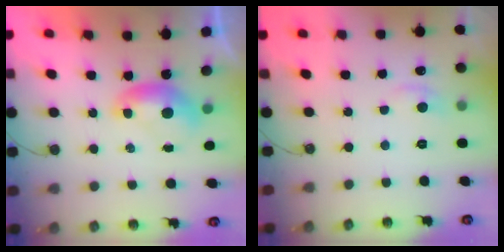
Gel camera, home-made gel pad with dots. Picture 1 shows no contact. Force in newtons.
{"total": 1.2, "press": 0.9, "slide": 0.8}